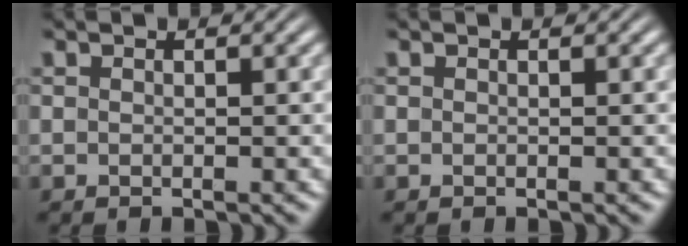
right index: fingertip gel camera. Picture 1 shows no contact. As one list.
[{"total": 0.0}]